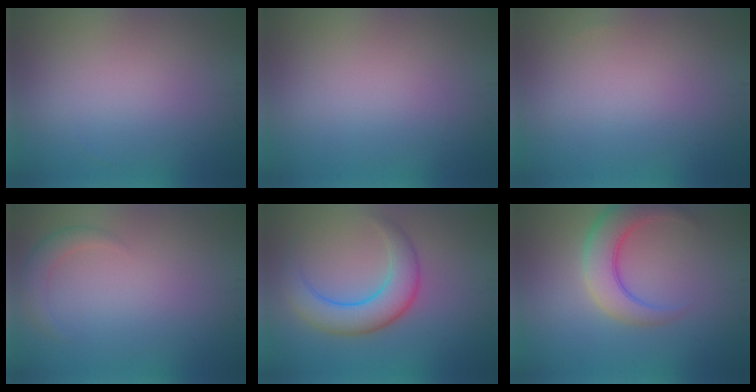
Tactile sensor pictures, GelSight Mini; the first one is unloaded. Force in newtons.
{"total": 0.0}
{"total": 0.0}
{"total": 1.8, "press": 1.8, "slide": 0.3}
{"total": 5.2, "press": 5.2, "slide": 0.1}
{"total": 5.0, "press": 5.0, "slide": 0.4}